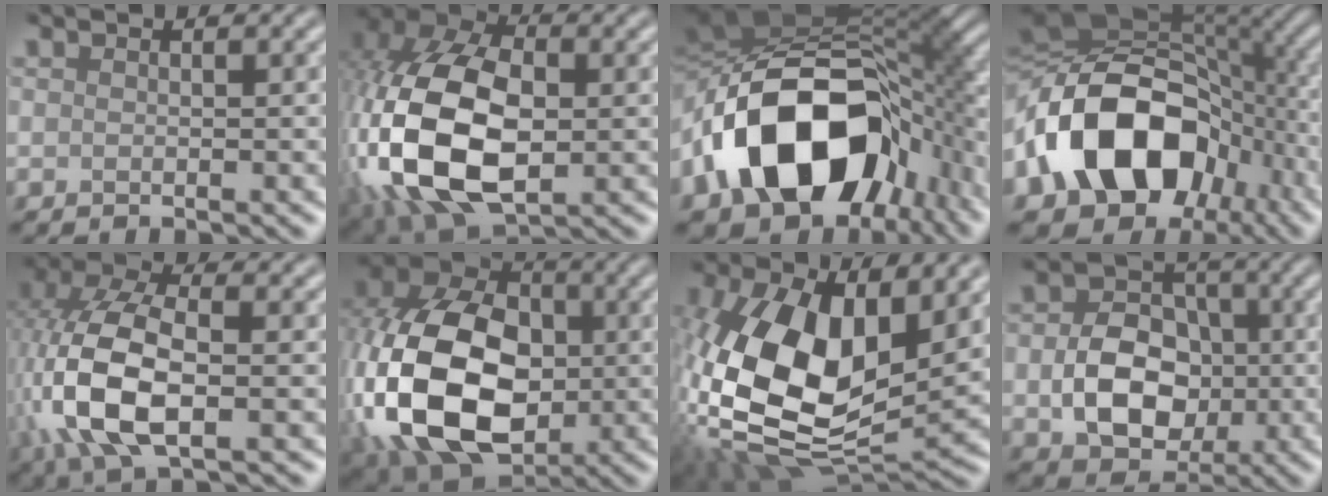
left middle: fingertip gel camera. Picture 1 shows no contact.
{"total": 15.6, "force": [-2.7, 9.8, 11.9], "torque": [-0.265, -0.008, -0.053]}
{"total": 17.3, "force": [-3.6, 11.3, 12.6], "torque": [-0.229, -0.012, -0.052]}
{"total": 16.3, "force": [-3.7, 11.8, 10.6], "torque": [-0.191, -0.003, -0.066]}
{"total": 9.9, "force": [-1.7, 4.9, 8.4], "torque": [-0.186, 0.008, -0.039]}
{"total": 18.4, "force": [-2.6, 13.0, 12.8], "torque": [-0.284, -0.030, -0.043]}
{"total": 16.4, "force": [0.6, 9.4, 13.4], "torque": [-0.290, -0.011, 0.002]}
{"total": 7.3, "force": [-1.0, 5.5, 4.7], "torque": [-0.082, -0.002, -0.012]}